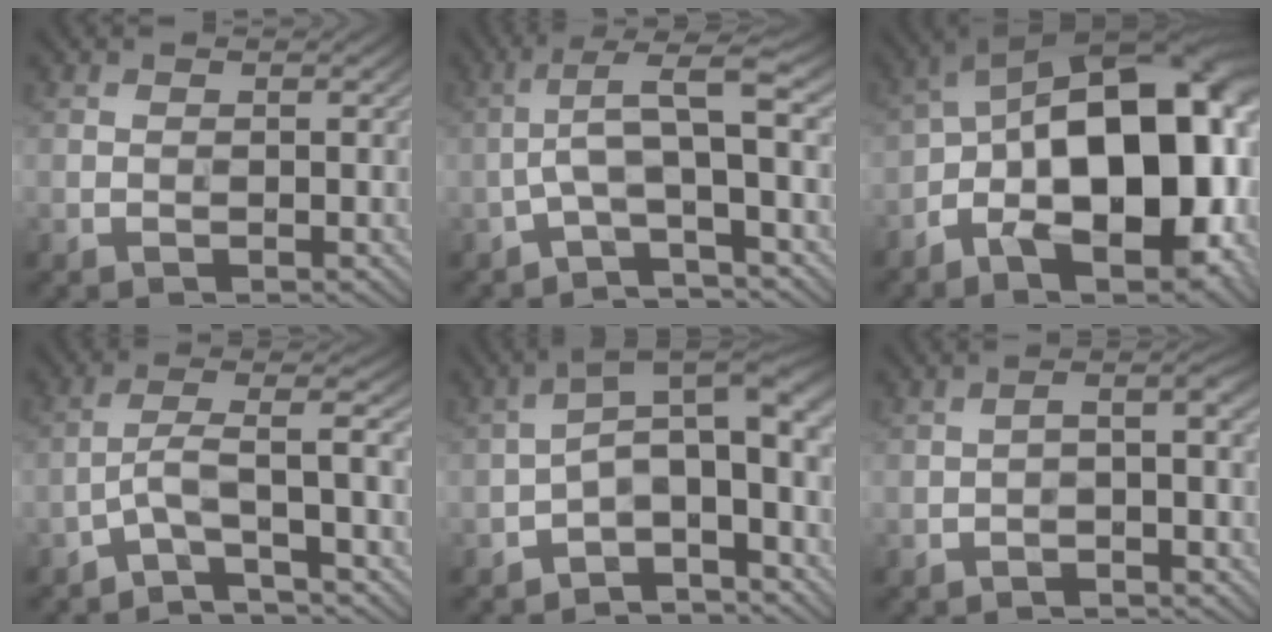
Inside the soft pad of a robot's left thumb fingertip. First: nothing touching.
{"total": 6.2, "force": [-1.4, 1.1, 6.0], "torque": [-0.114, 0.022, -0.040]}
{"total": 21.2, "force": [-4.3, 10.3, 18.0], "torque": [-0.263, 0.001, -0.075]}
{"total": 5.4, "force": [-2.7, 0.7, 4.6], "torque": [-0.082, 0.021, -0.067]}
{"total": 8.5, "force": [-3.0, 3.9, 6.9], "torque": [-0.105, 0.011, -0.062]}
{"total": 2.5, "force": [-1.1, 0.4, 2.3], "torque": [-0.040, 0.006, -0.022]}